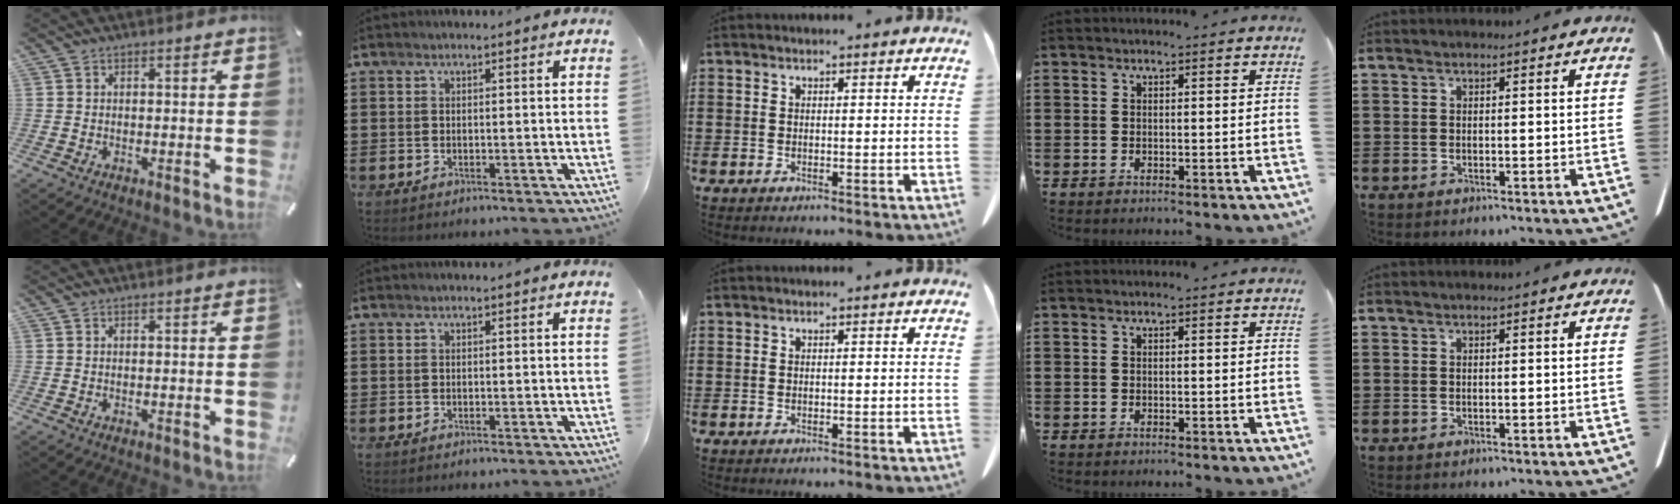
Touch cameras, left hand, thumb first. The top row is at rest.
{}